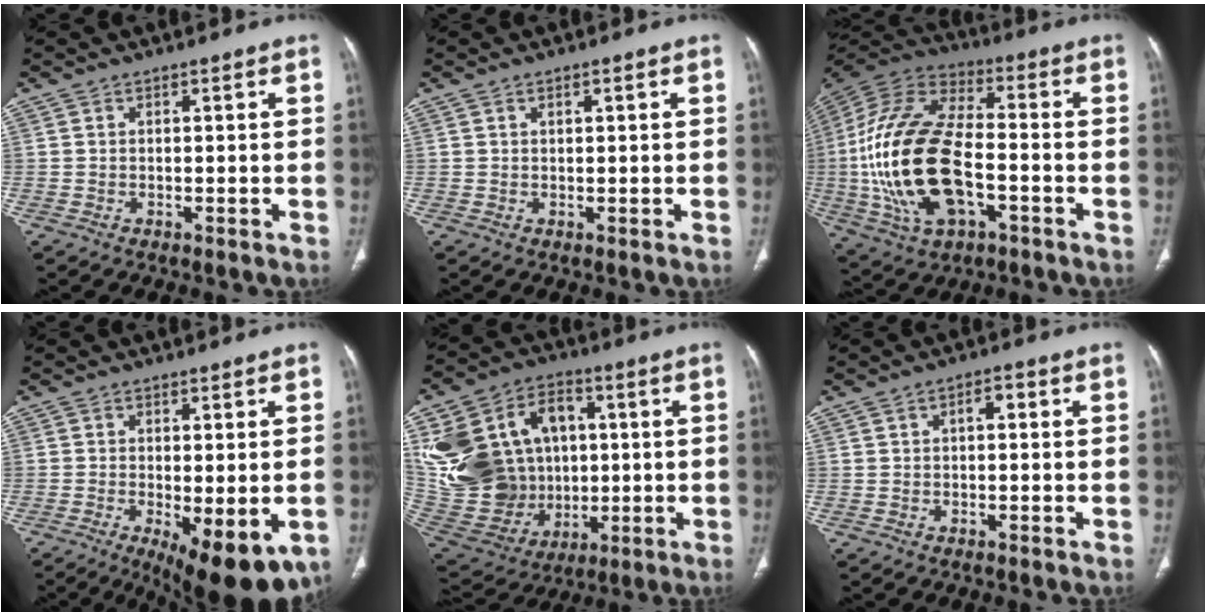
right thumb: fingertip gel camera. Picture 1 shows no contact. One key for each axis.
{"total": 1.0, "fx": 0.4, "fy": 0.4, "fz": 0.7, "tx": -0.012, "ty": 0.001, "tz": 0.007}
{"total": 25.2, "fx": -4.3, "fy": 13.2, "fz": 21.1, "tx": -0.444, "ty": 0.014, "tz": -0.073}
{"total": 13.0, "fx": -5.1, "fy": 4.7, "fz": 11.0, "tx": -0.146, "ty": -0.015, "tz": -0.063}
{"total": 29.9, "fx": 4.7, "fy": 23.2, "fz": 18.2, "tx": -0.375, "ty": 0.039, "tz": 0.115}
{"total": 2.3, "fx": 0.4, "fy": 1.2, "fz": 1.8, "tx": -0.024, "ty": 0.011, "tz": 0.002}